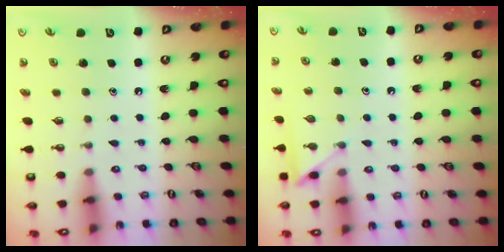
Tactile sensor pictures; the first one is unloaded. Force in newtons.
{"total": 5.9, "press": 5.8, "slide": 0.7}